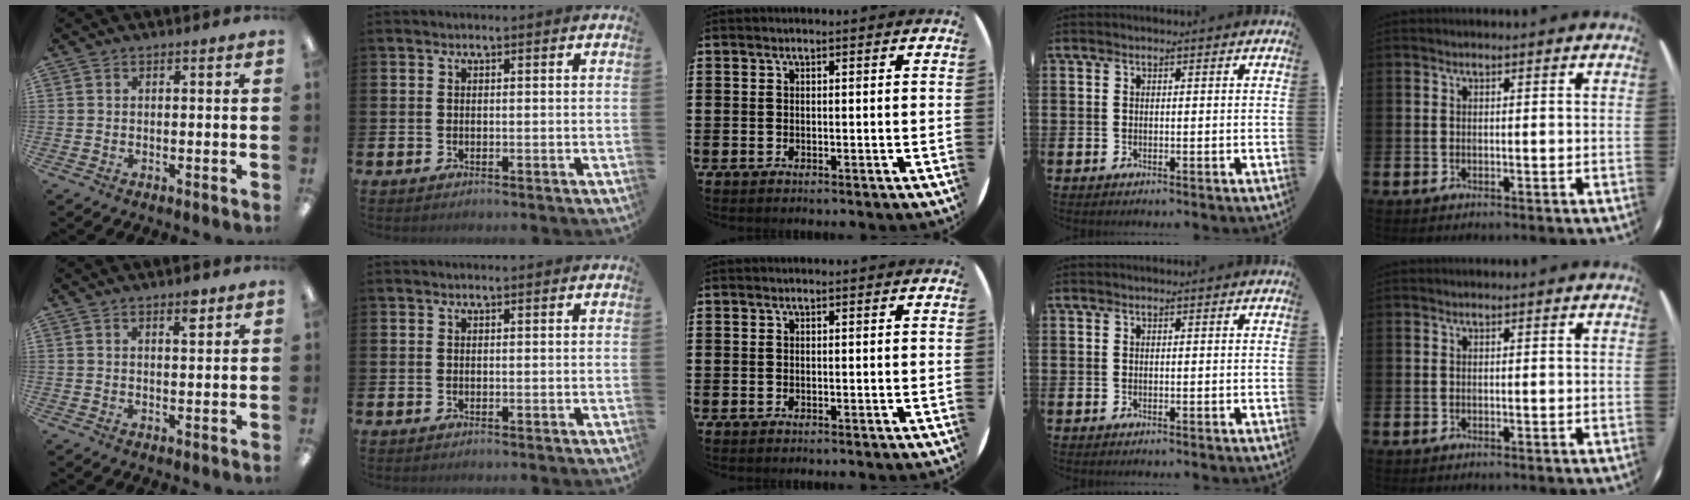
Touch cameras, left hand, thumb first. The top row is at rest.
{"thumb": {"total": 3.1, "force": [2.3, 0.8, 2.0], "torque": [-0.029, -0.006, 0.037]}}